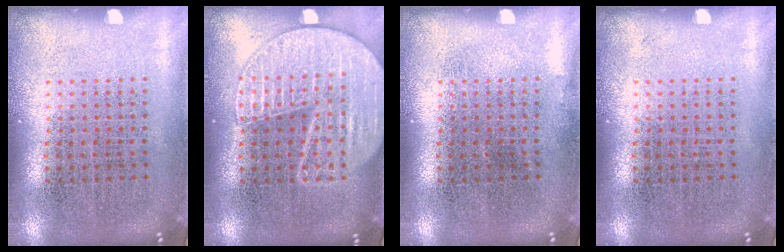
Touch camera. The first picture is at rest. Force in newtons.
{"total": 2.3, "press": 2.3, "slide": 0.3}
{"total": 0.0}
{"total": 0.0}